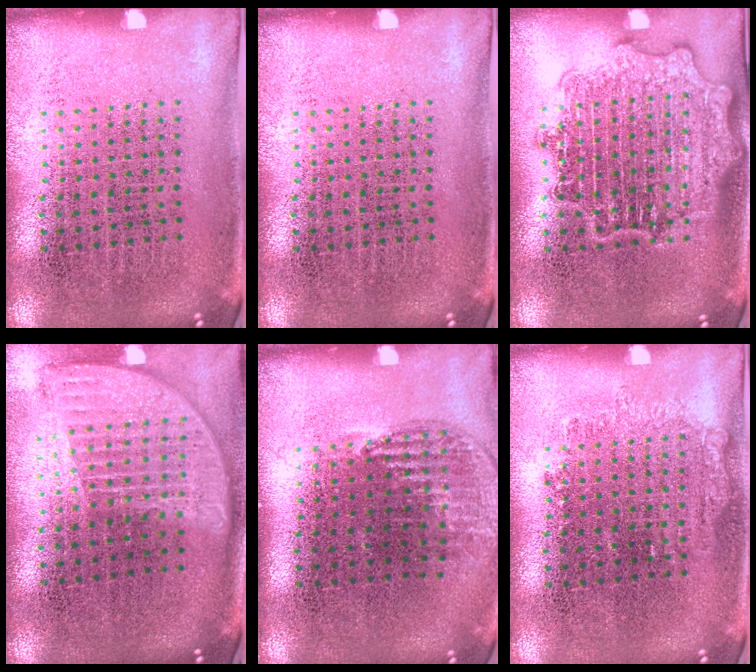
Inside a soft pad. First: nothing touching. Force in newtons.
{"total": 0.0}
{"total": 2.8, "press": 2.8, "slide": 0.4}
{"total": 1.9, "press": 1.5, "slide": 1.2}
{"total": 1.0, "press": 1.0, "slide": 0.4}
{"total": 0.8, "press": 0.7, "slide": 0.2}